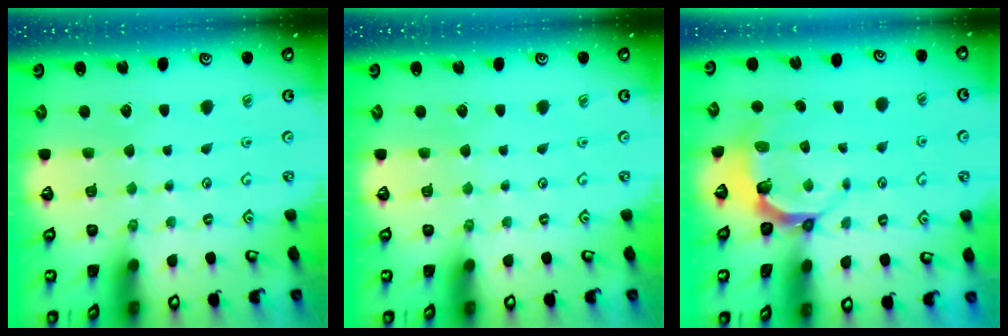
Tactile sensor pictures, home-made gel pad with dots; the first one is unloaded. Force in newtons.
{"total": 0.0}
{"total": 5.1, "press": 4.0, "slide": 3.2}